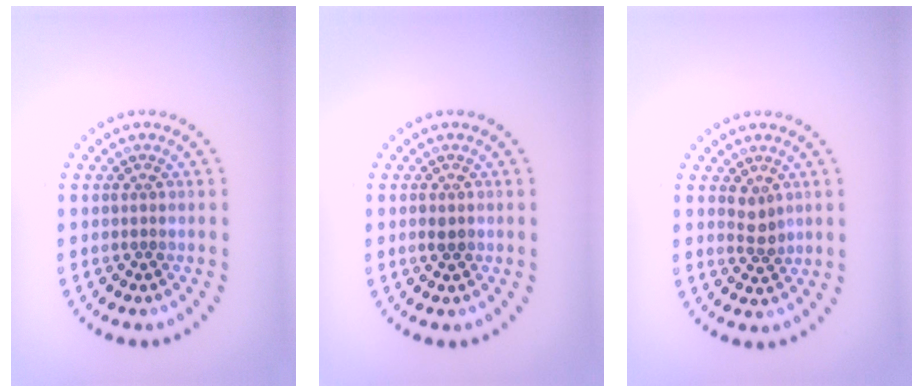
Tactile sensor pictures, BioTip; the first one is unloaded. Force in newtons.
{"total": 1.1, "press": 1.0, "slide": 0.2}
{"total": 1.8, "press": 1.5, "slide": 0.9}